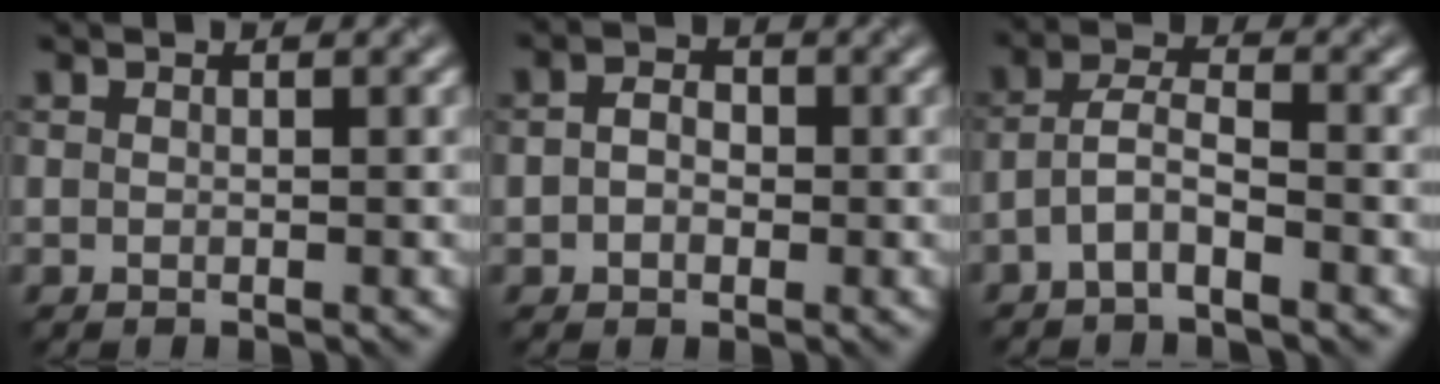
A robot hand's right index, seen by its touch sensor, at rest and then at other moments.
{"total": 2.4, "force": [-0.1, 1.8, 1.5], "torque": [-0.022, 0.005, -0.014]}
{"total": 2.8, "force": [-1.6, 0.8, 2.1], "torque": [-0.046, 0.009, -0.041]}